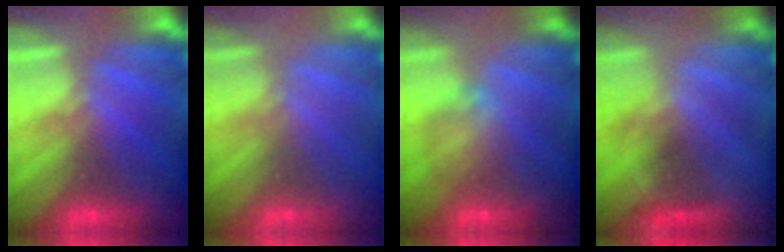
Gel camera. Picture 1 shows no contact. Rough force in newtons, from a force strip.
{"total": 4.6}
{"total": 8.0}
{"total": 2.3}